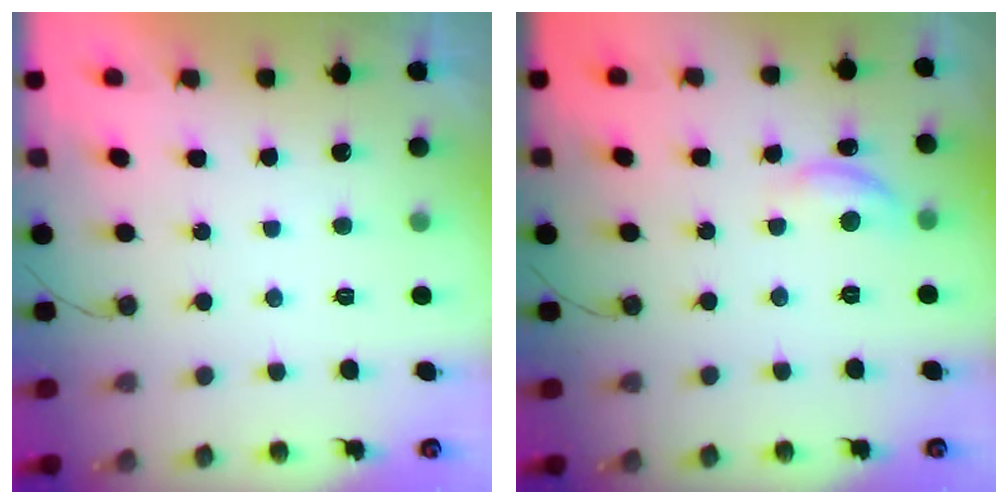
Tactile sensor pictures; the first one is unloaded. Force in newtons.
{"total": 9.2, "press": 9.2, "slide": 0.7}